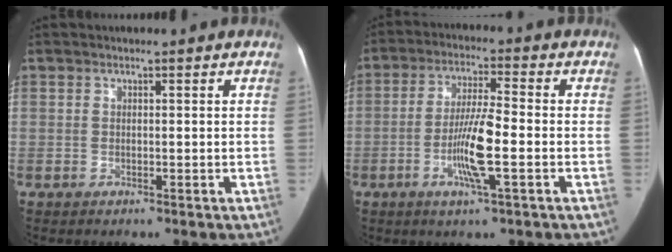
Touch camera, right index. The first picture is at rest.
{"total": 9.0, "force": [-2.6, 0.7, 8.6], "torque": [-0.164, -0.003, -0.050]}